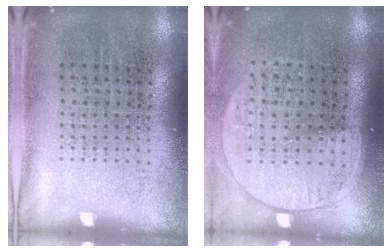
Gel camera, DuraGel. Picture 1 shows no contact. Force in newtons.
{"total": 1.5, "press": 1.4, "slide": 0.7}